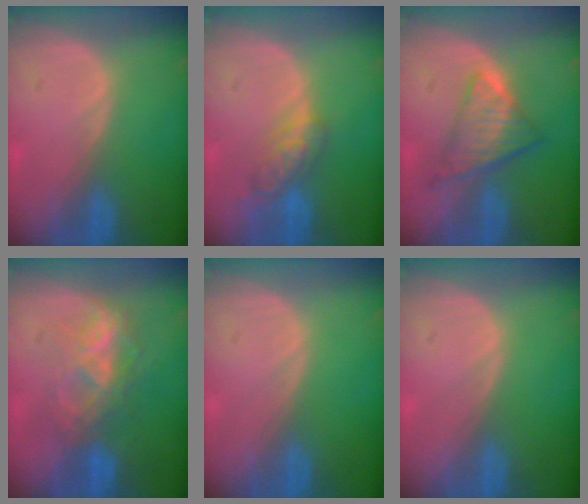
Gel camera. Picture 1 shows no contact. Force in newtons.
{"total": 5.3, "press": 4.8, "slide": 2.1}
{"total": 7.2, "press": 6.3, "slide": 3.6}
{"total": 6.3, "press": 6.2, "slide": 0.6}
{"total": 0.0}
{"total": 0.0}